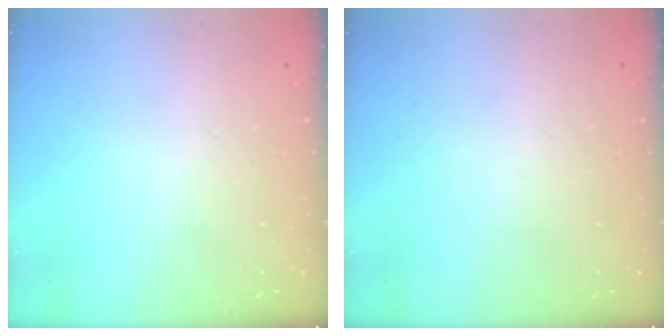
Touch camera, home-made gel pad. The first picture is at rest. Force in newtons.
{"total": 0.0}